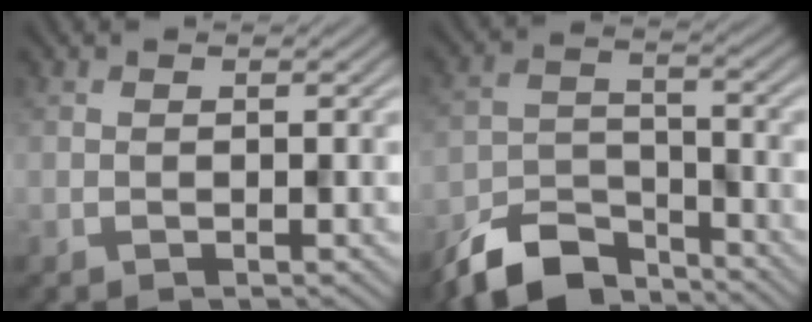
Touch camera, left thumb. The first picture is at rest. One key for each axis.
{"total": 8.9, "fx": -7.1, "fy": 3.7, "fz": 4.0, "tx": -0.078, "ty": -0.009, "tz": -0.141}